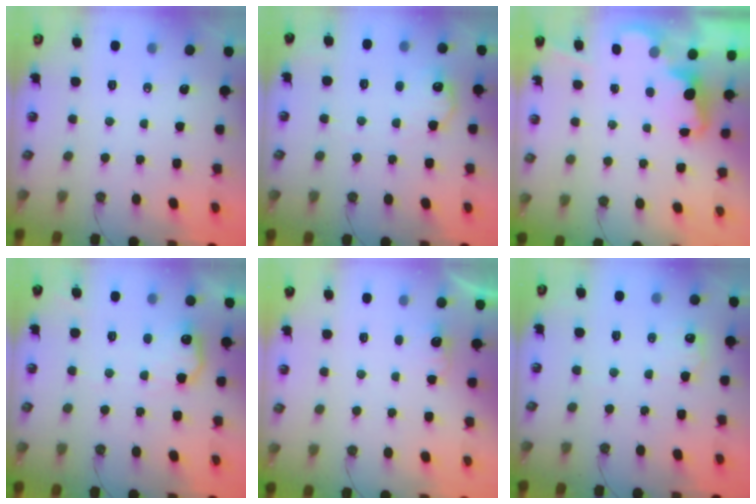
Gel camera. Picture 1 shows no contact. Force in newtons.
{"total": 10.9, "press": 10.9, "slide": 0.5}
{"total": 2.4, "press": 2.4, "slide": 0.5}
{"total": 11.9, "press": 11.9, "slide": 0.3}
{"total": 2.6, "press": 2.4, "slide": 0.8}
{"total": 6.9, "press": 6.9, "slide": 0.4}